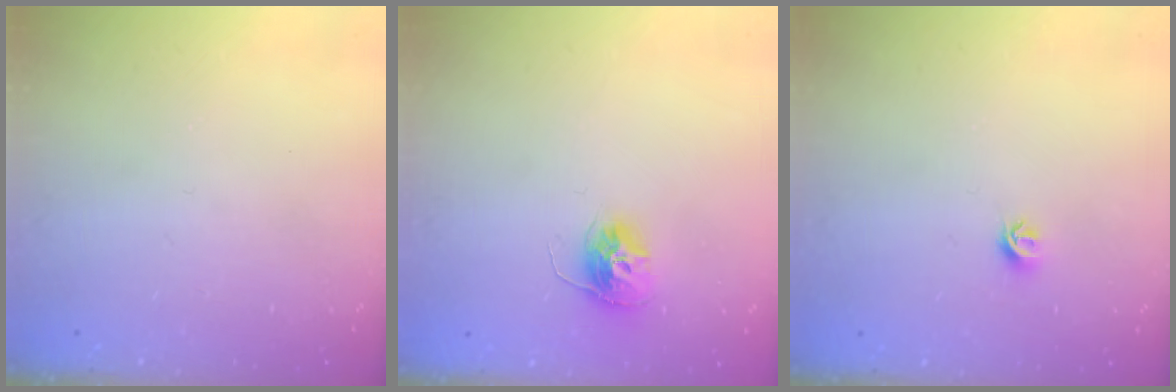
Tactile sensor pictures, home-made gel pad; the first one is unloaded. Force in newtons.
{"total": 10.5, "press": 10.5, "slide": 0.5}
{"total": 5.3, "press": 5.2, "slide": 0.7}